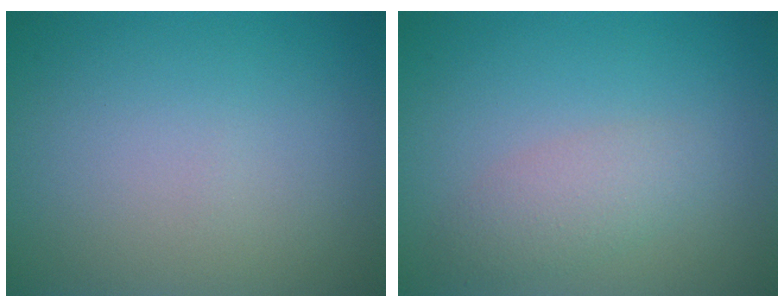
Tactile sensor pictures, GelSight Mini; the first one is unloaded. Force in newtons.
{"total": 2.4, "press": 2.4, "slide": 0.1}